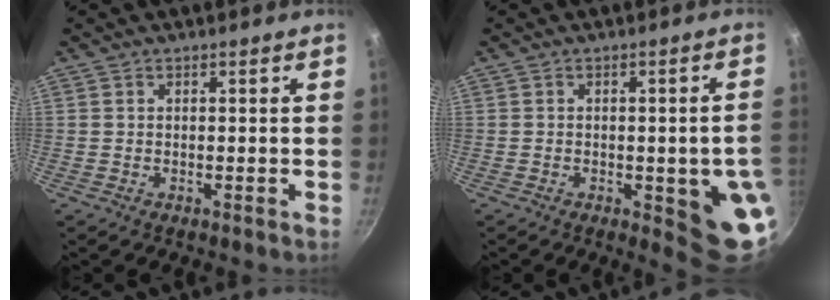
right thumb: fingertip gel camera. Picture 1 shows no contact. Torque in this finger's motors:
{"motor_torque": [2.33, 2.19, 1.82, -0.95, 0.14]}